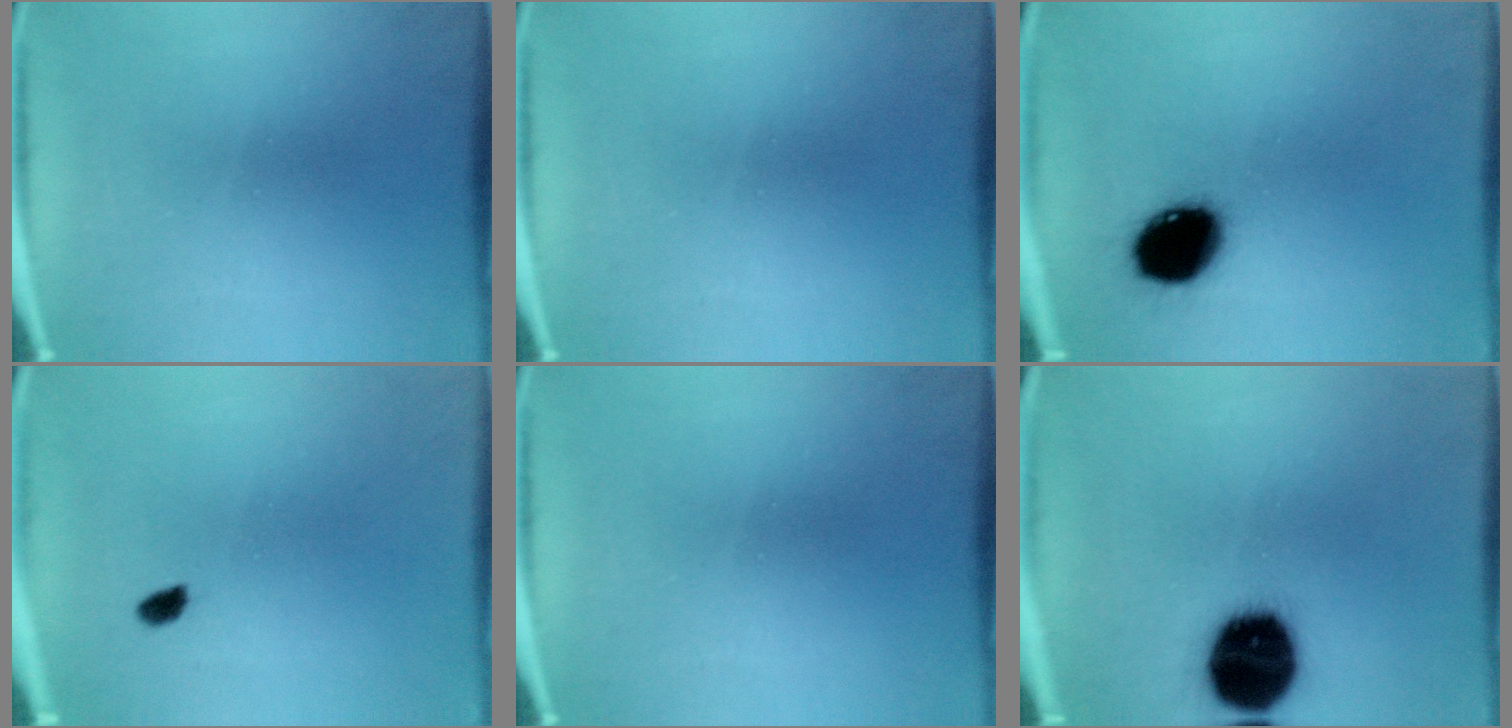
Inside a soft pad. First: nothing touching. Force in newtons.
{"total": 0.0}
{"total": 13.5}
{"total": 1.5}
{"total": 0.0}
{"total": 19.8}